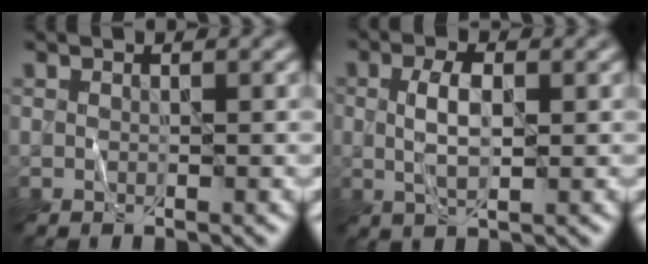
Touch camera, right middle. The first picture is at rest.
{"total": 3.3, "force": [0.3, 1.4, 3.0], "torque": [-0.065, 0.002, 0.006]}